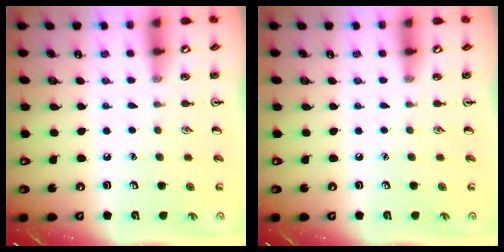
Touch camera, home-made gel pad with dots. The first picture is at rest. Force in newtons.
{"total": 0.0}